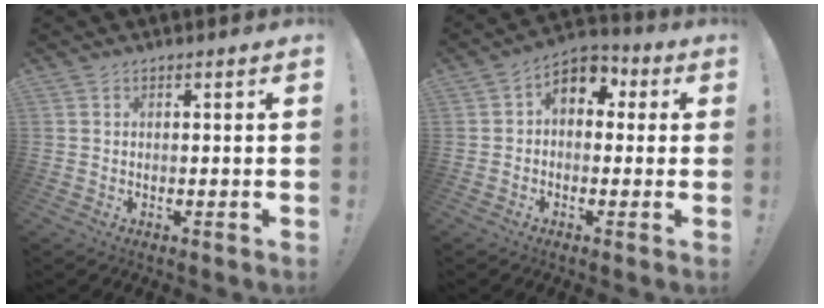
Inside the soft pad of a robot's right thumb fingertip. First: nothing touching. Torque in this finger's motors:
{"motor_torque": [1.06, 1.20, 0.30, -0.20, 0.00]}